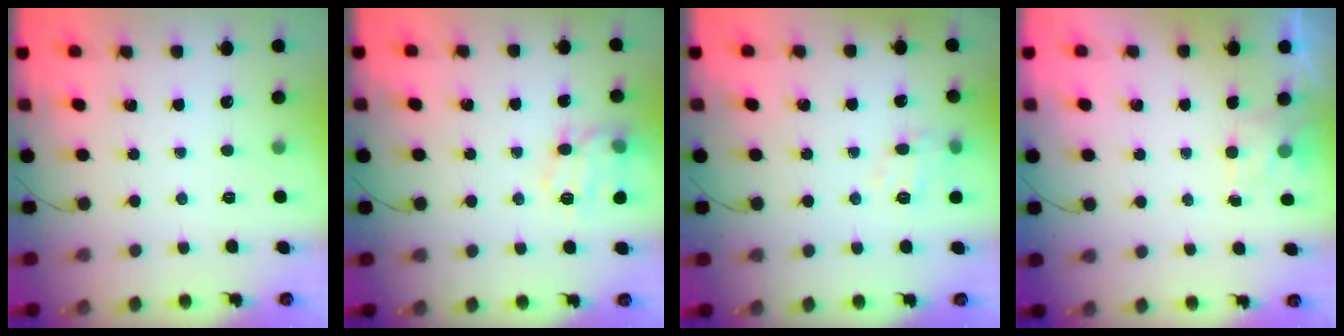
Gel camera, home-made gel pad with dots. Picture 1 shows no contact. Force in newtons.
{"total": 12.9, "press": 12.9, "slide": 0.6}
{"total": 8.9, "press": 8.8, "slide": 1.4}
{"total": 1.4, "press": 0.7, "slide": 1.2}